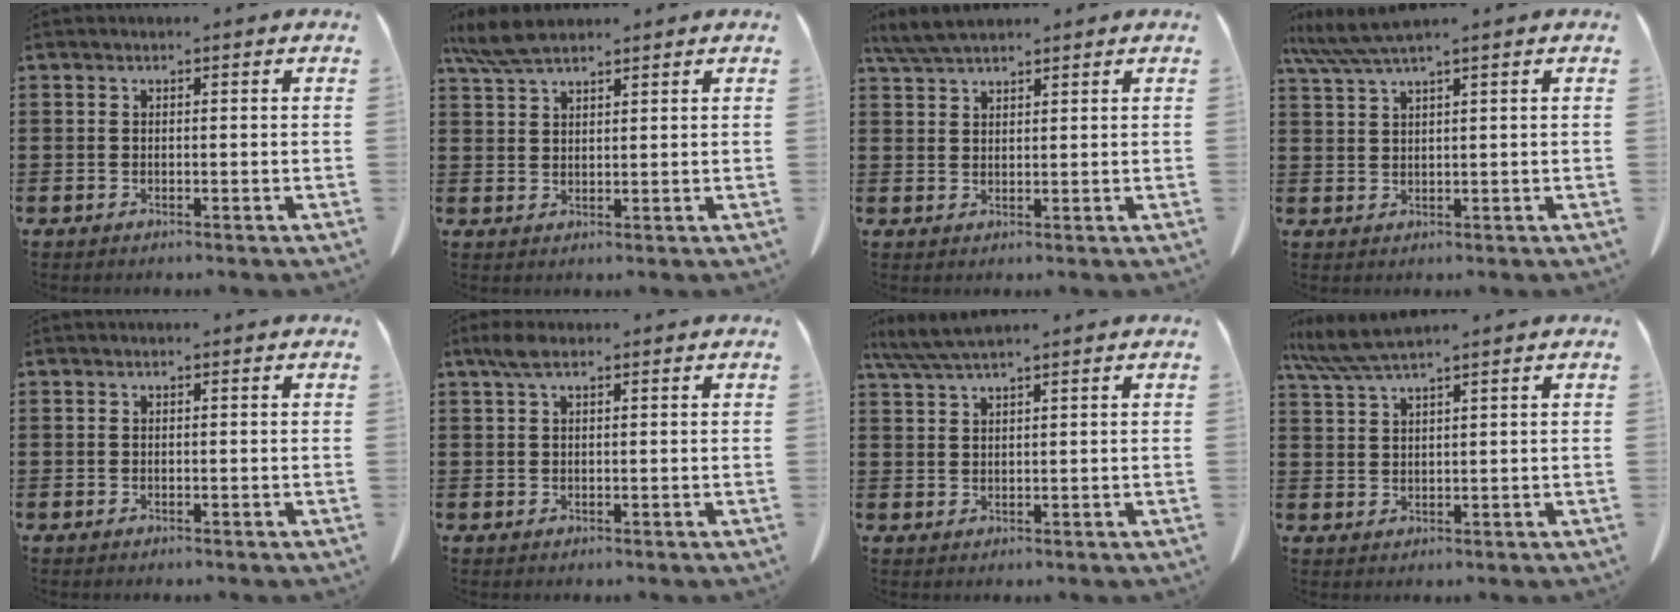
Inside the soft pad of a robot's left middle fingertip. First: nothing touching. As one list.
[{"total": 5.4, "force": [4.3, 1.2, 3.1], "torque": [-0.071, -0.004, 0.082]}, {"total": 4.3, "force": [3.7, 0.7, 2.1], "torque": [-0.052, -0.005, 0.071]}, {"total": 4.5, "force": [3.5, -0.2, 2.9], "torque": [-0.073, -0.012, 0.063]}, {"total": 0.0}, {"total": 2.6, "force": [1.3, 1.0, 2.1], "torque": [-0.045, 0.003, 0.025]}, {"total": 4.0, "force": [3.2, 0.1, 2.4], "torque": [-0.053, -0.006, 0.062]}, {"total": 5.2, "force": [4.4, 0.0, 2.9], "torque": [-0.068, -0.011, 0.082]}]